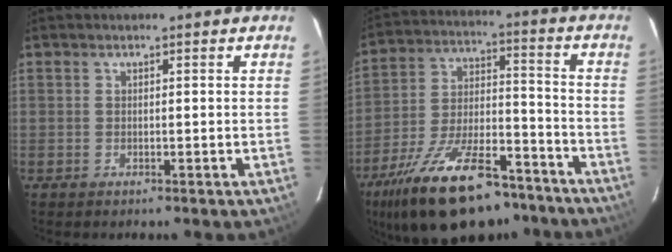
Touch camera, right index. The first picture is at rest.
{"total": 24.7, "force": [-17.6, 9.8, 14.4], "torque": [-0.268, -0.012, -0.271]}